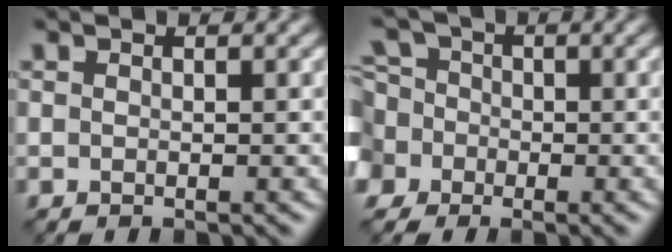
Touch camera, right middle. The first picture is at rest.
{"total": 6.3, "force": [-0.3, 5.8, 2.3], "torque": [-0.051, 0.031, -0.056]}